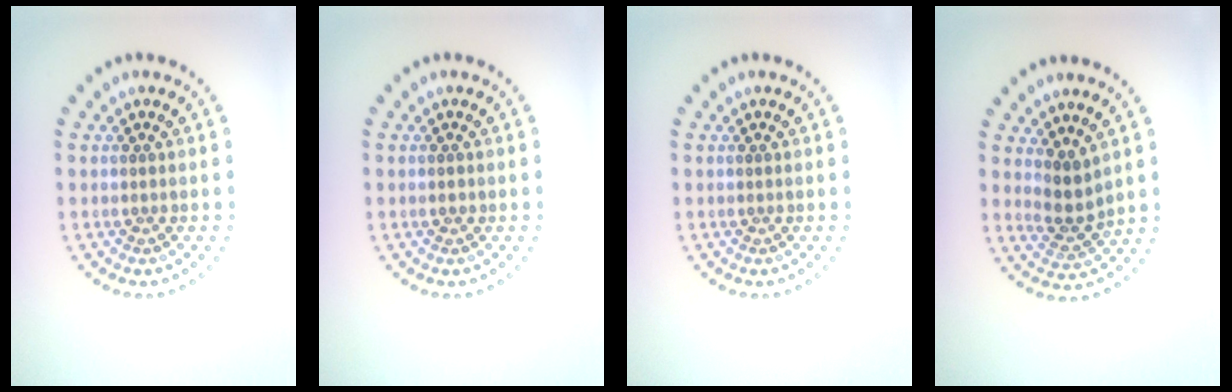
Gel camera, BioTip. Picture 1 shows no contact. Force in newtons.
{"total": 0.6, "press": 0.6, "slide": 0.2}
{"total": 0.0}
{"total": 2.7, "press": 2.1, "slide": 1.6}